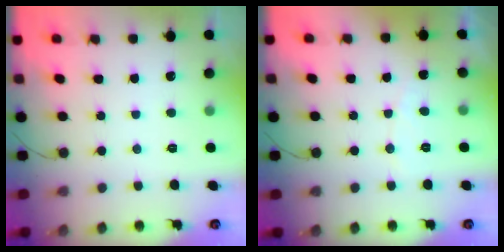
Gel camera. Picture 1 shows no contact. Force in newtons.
{"total": 3.8, "press": 3.8, "slide": 0.2}